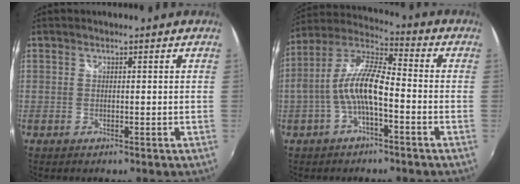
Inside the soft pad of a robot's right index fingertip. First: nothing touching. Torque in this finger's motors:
{"motor_torque": [1.26, -0.49, 0.73, 0.21]}